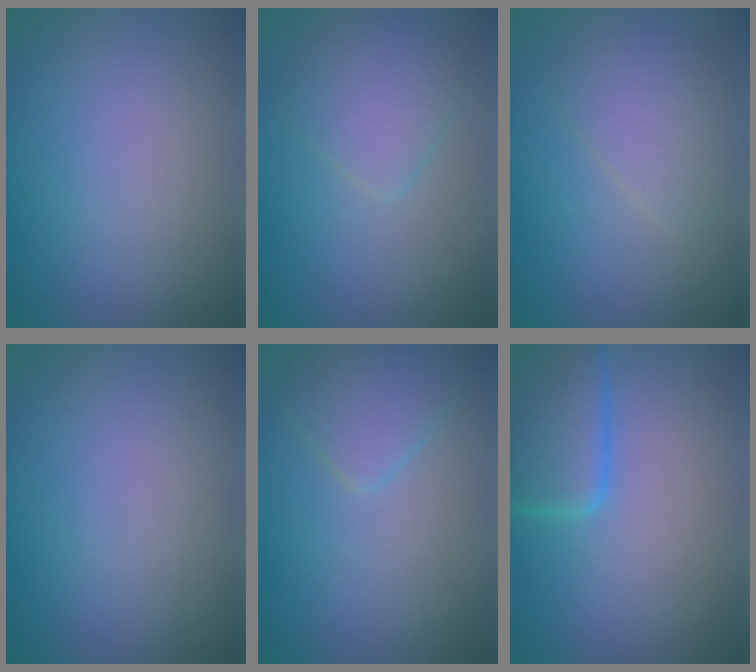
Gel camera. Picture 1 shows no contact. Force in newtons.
{"total": 3.0, "press": 3.0, "slide": 0.1}
{"total": 2.8, "press": 2.8, "slide": 0.0}
{"total": 0.0}
{"total": 2.6, "press": 2.6, "slide": 0.1}
{"total": 5.7, "press": 5.7, "slide": 0.5}